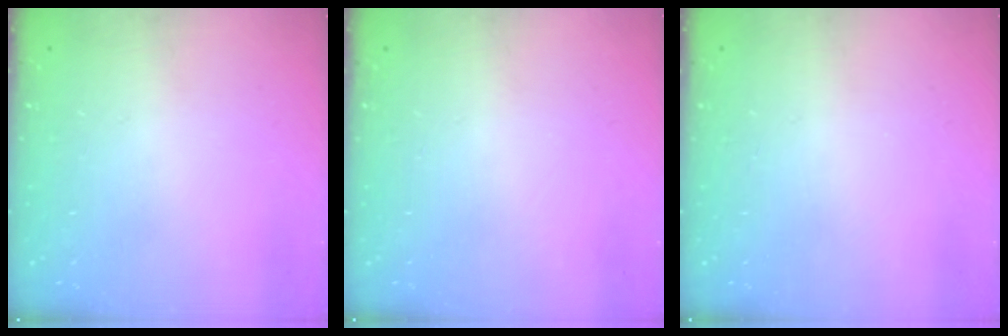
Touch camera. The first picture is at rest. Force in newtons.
{"total": 0.0}
{"total": 0.0}